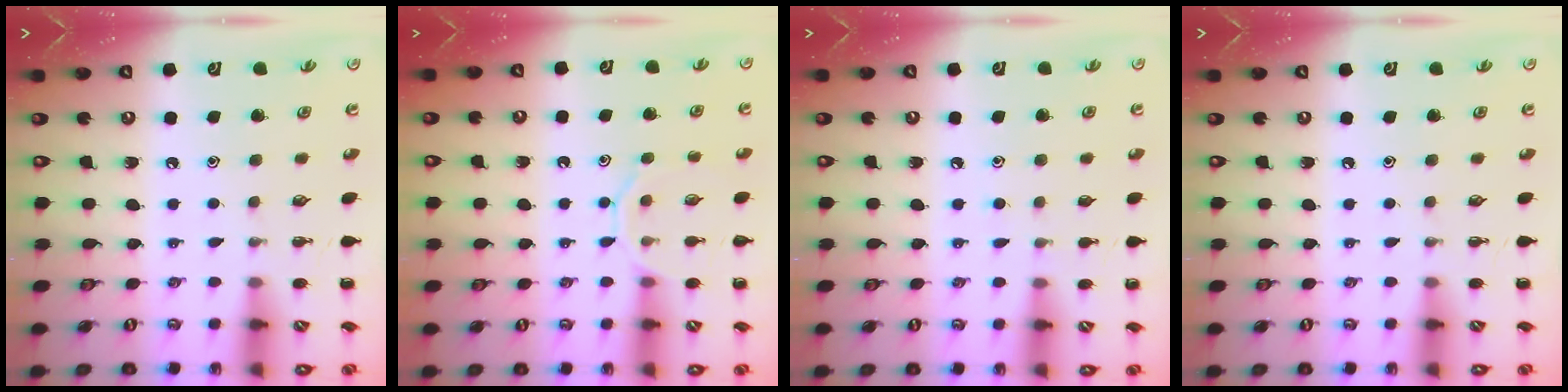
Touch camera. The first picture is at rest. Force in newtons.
{"total": 9.3, "press": 9.2, "slide": 1.4}
{"total": 5.3, "press": 5.0, "slide": 1.7}
{"total": 0.0}